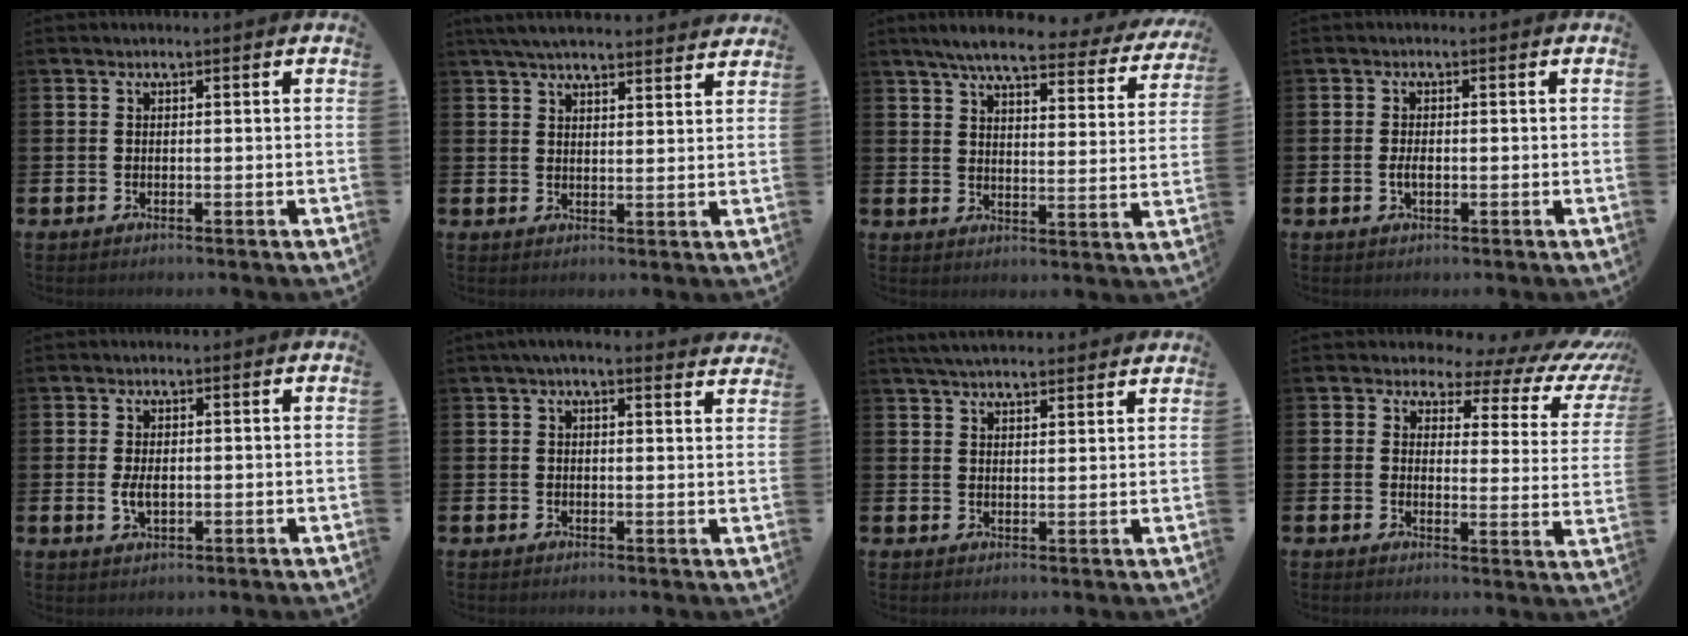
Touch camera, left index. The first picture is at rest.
{"total": 5.2, "force": [5.0, 0.4, 1.3], "torque": [-0.033, -0.020, 0.090]}
{"total": 6.6, "force": [5.7, 1.0, 3.1], "torque": [-0.069, -0.034, 0.092]}
{"total": 1.6, "force": [-0.2, 0.7, 1.4], "torque": [-0.027, 0.001, -0.005]}
{"total": 2.6, "force": [-0.1, 1.4, 2.1], "torque": [-0.034, 0.002, -0.004]}
{"total": 2.7, "force": [2.5, 0.2, 0.9], "torque": [-0.018, -0.007, 0.043]}
{"total": 4.3, "force": [4.1, 0.5, 0.9], "torque": [-0.031, -0.009, 0.079]}
{"total": 3.7, "force": [2.2, 2.6, 1.5], "torque": [-0.022, -0.030, 0.021]}